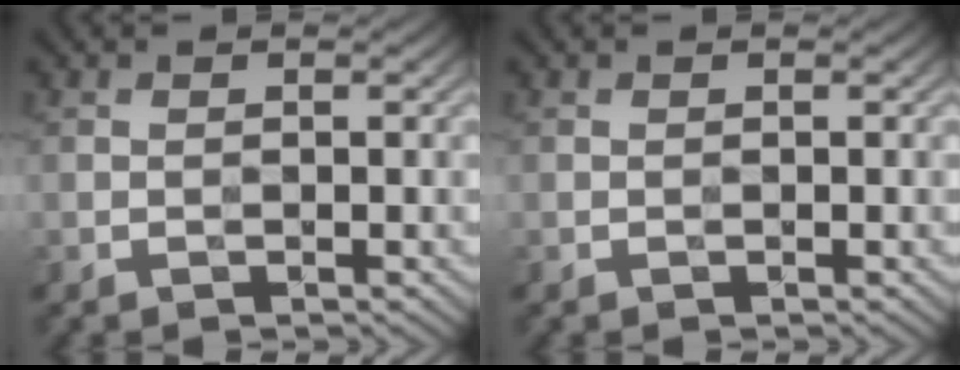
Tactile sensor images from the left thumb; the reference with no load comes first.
{"total": 0.0}